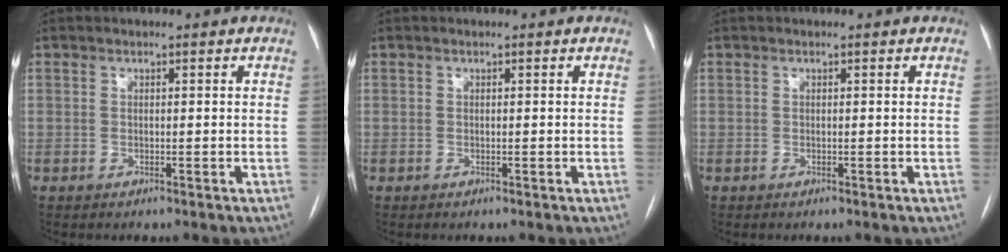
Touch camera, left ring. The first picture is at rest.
{"total": 0.0}
{"total": 0.0}